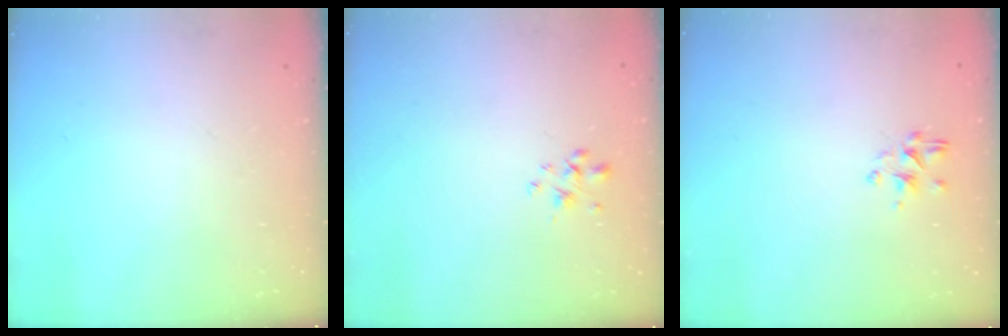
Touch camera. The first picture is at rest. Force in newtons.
{"total": 1.7, "press": 1.5, "slide": 0.8}
{"total": 2.3, "press": 2.1, "slide": 0.9}